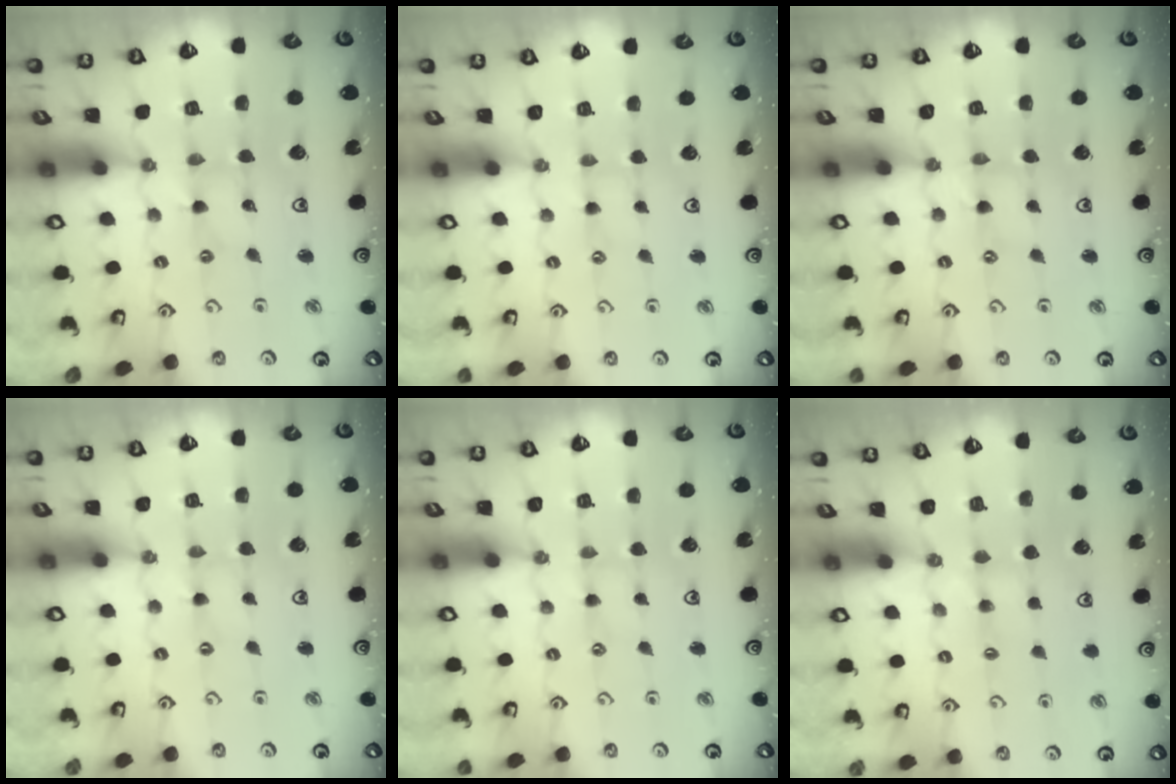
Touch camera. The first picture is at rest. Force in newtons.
{"total": 0.0}
{"total": 0.7, "press": 0.7, "slide": 0.2}
{"total": 0.0}
{"total": 0.0}
{"total": 3.1, "press": 3.1, "slide": 0.4}